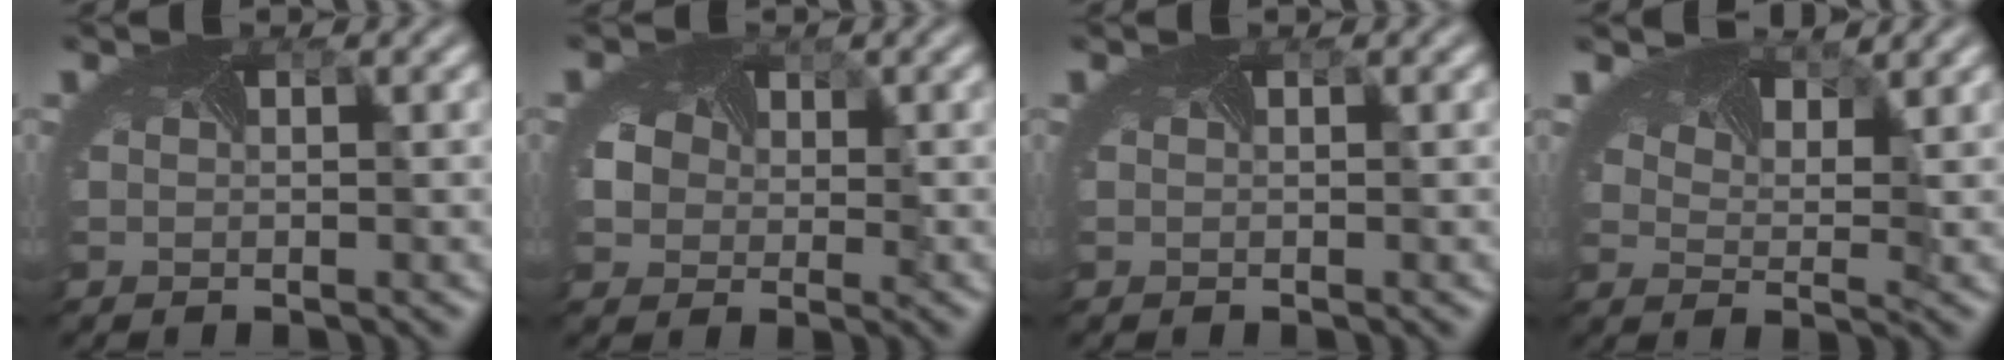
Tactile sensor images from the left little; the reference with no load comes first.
{"total": 2.2, "force": [0.6, 2.0, 0.7], "torque": [-0.041, -0.010, 0.026]}
{"total": 0.0}
{"total": 5.4, "force": [4.3, 1.7, 2.8], "torque": [-0.062, 0.009, 0.066]}